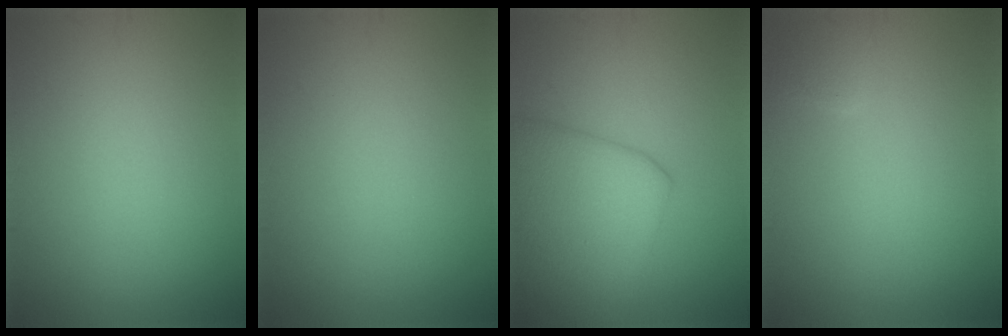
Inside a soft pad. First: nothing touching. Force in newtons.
{"total": 0.0}
{"total": 8.1, "press": 8.0, "slide": 0.5}
{"total": 1.0, "press": 1.0, "slide": 0.1}